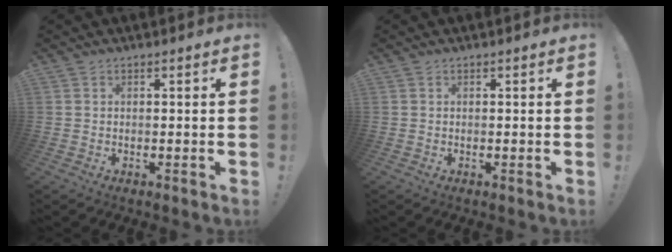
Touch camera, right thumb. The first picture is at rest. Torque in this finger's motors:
{"motor_torque": [-0.18, 0.01, 0.11, 0.17, 0.00]}